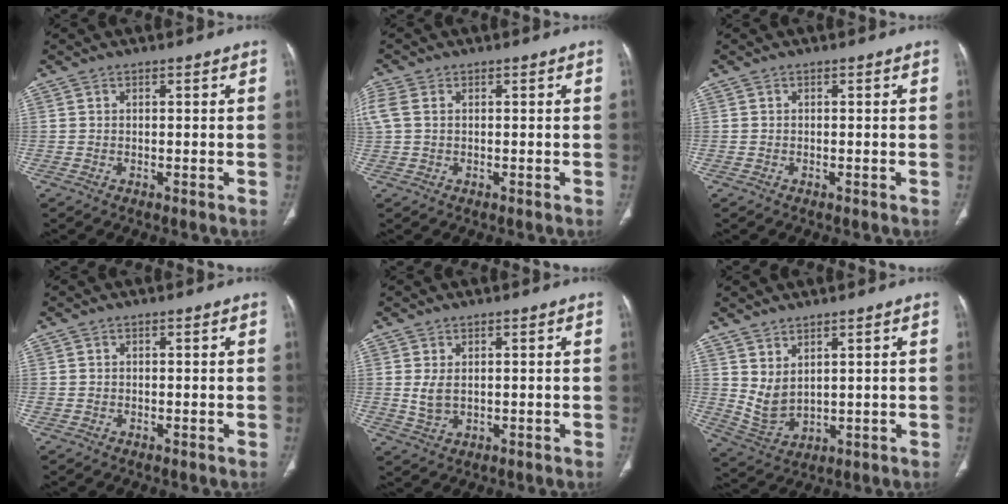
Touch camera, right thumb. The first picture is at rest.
{"total": 3.4, "force": [0.5, 2.3, 2.4], "torque": [-0.086, 0.013, 0.010]}
{"total": 0.0}
{"total": 0.7, "force": [-0.2, 0.7, 0.1], "torque": [0.001, 0.003, -0.003]}
{"total": 3.3, "force": [0.4, 2.1, 2.4], "torque": [-0.047, -0.007, 0.015]}
{"total": 5.8, "force": [2.6, 3.1, 4.2], "torque": [-0.071, -0.025, 0.069]}